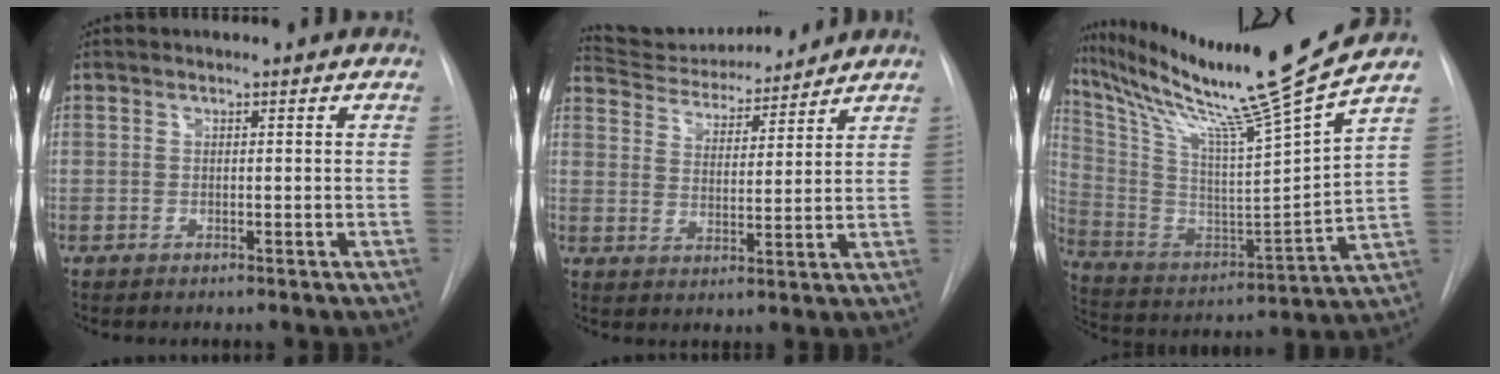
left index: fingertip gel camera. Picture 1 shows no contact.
{"total": 12.4, "force": [11.8, 1.7, 3.3], "torque": [-0.054, 0.009, 0.194]}
{"total": 21.7, "force": [17.8, -3.1, 12.2], "torque": [-0.223, -0.052, 0.298]}